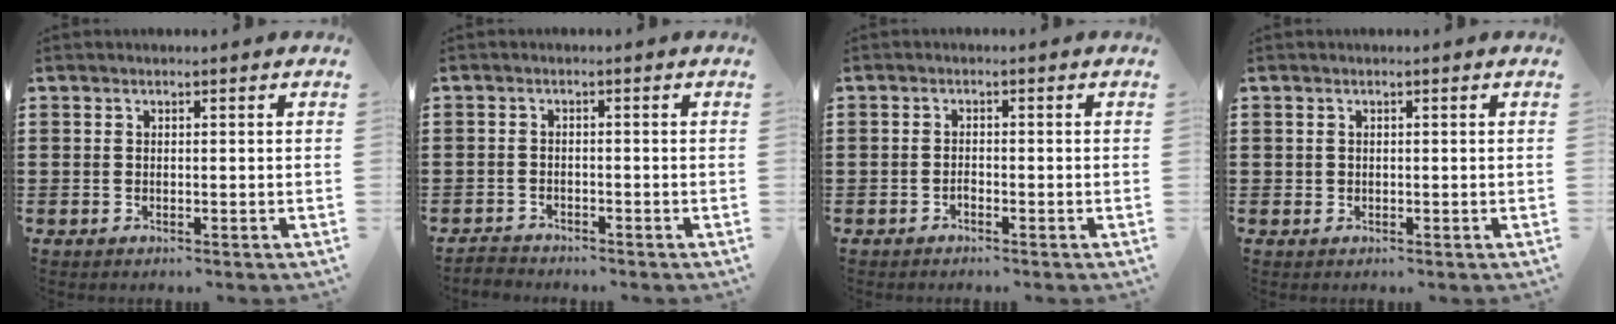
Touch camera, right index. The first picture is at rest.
{"total": 1.5, "force": [-1.5, 0.1, -0.1], "torque": [-0.004, 0.001, -0.033]}
{"total": 0.9, "force": [-0.7, 0.4, 0.4], "torque": [-0.011, -0.002, -0.014]}
{"total": 0.6, "force": [0.2, 0.6, 0.1], "torque": [-0.004, 0.004, 0.004]}